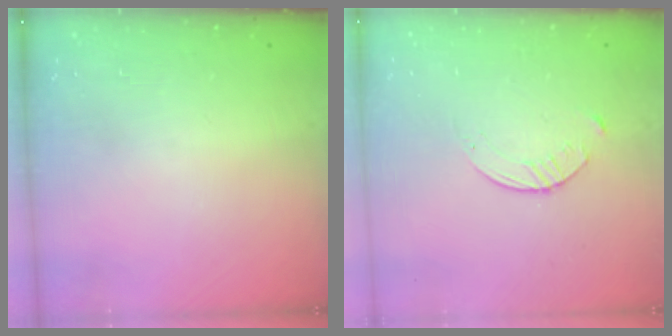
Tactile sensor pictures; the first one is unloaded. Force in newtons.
{"total": 3.1, "press": 3.0, "slide": 0.4}